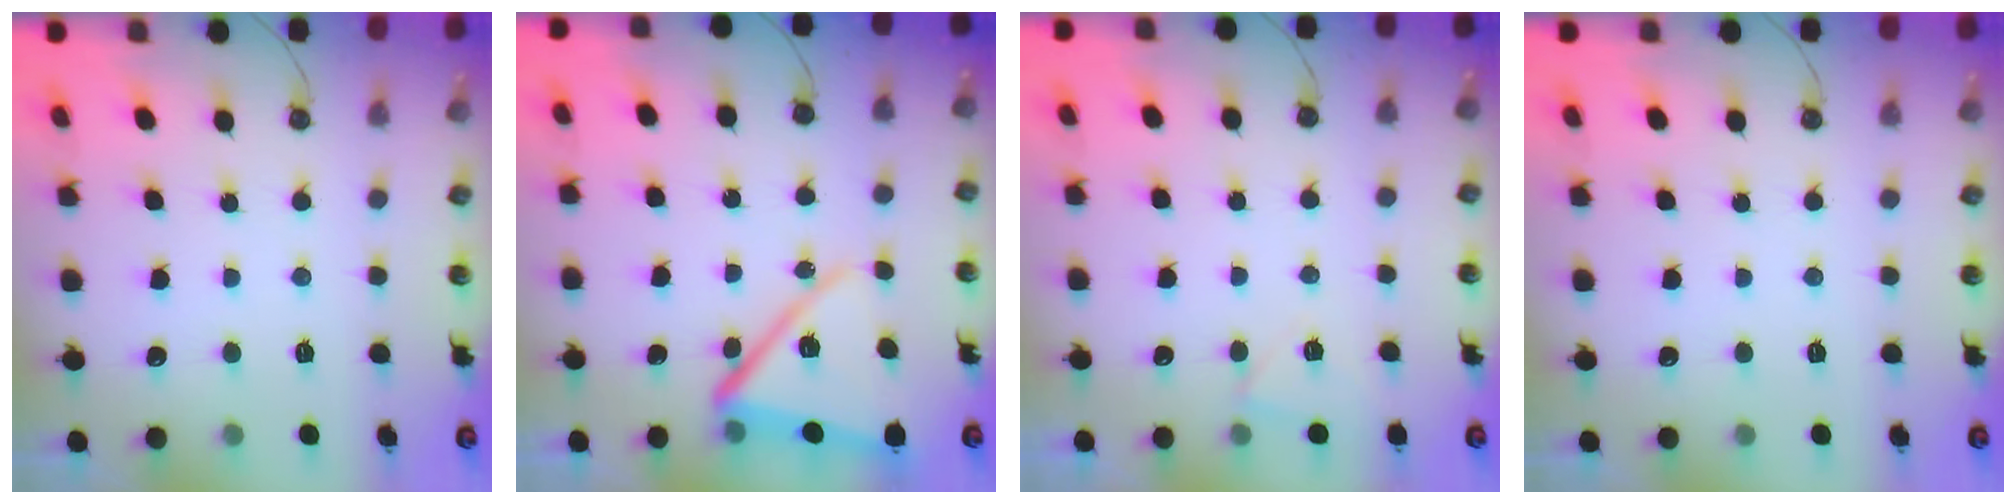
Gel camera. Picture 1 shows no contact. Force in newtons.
{"total": 15.0, "press": 14.9, "slide": 1.7}
{"total": 4.3, "press": 3.9, "slide": 1.6}
{"total": 0.0}